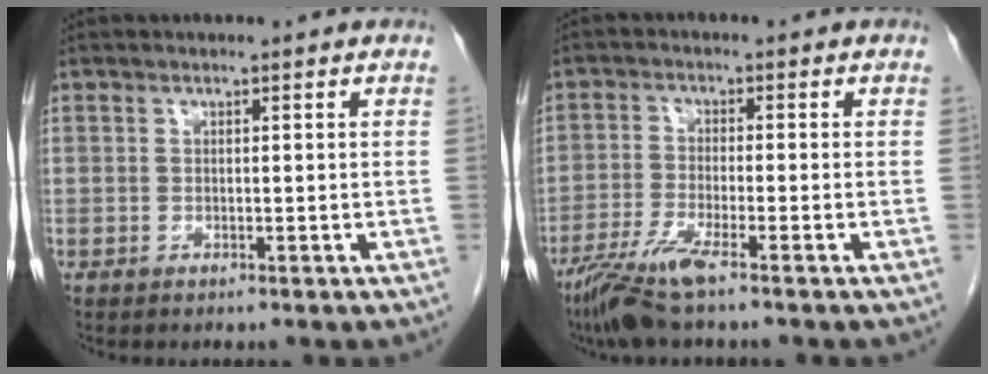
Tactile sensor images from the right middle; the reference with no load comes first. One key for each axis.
{"total": 6.6, "fx": -4.6, "fy": 0.0, "fz": 4.7, "tx": -0.098, "ty": -0.020, "tz": -0.092}